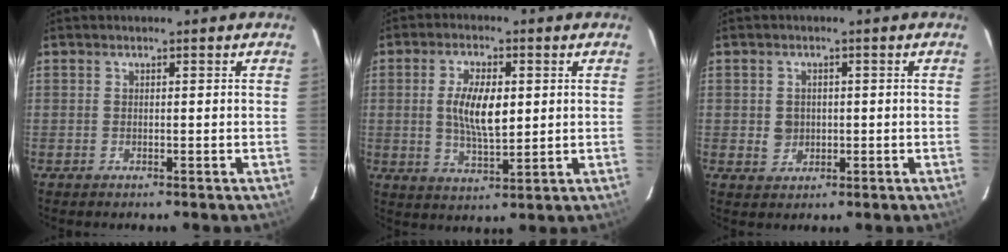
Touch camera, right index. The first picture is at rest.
{"total": 8.5, "force": [1.0, 3.6, 7.6], "torque": [-0.145, 0.001, 0.022]}
{"total": 3.0, "force": [-0.1, 2.9, 1.0], "torque": [-0.018, 0.005, 0.004]}